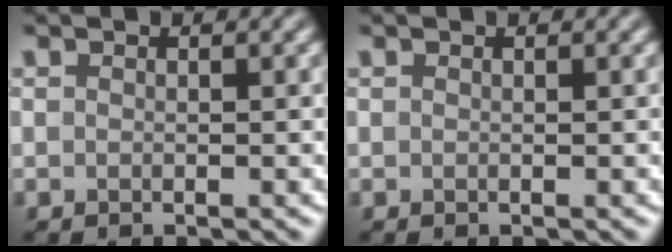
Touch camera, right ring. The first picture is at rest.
{"total": 0.0}